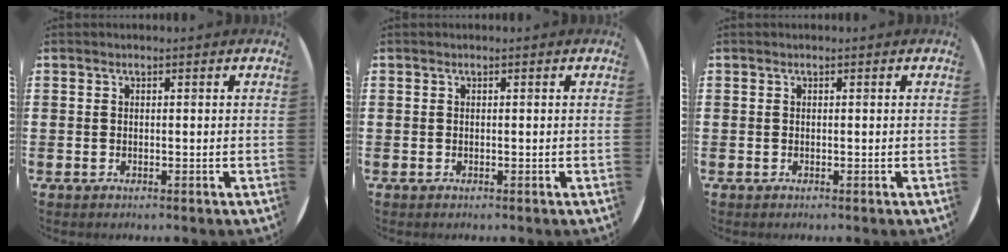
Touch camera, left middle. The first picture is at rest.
{"total": 0.0}
{"total": 0.0}